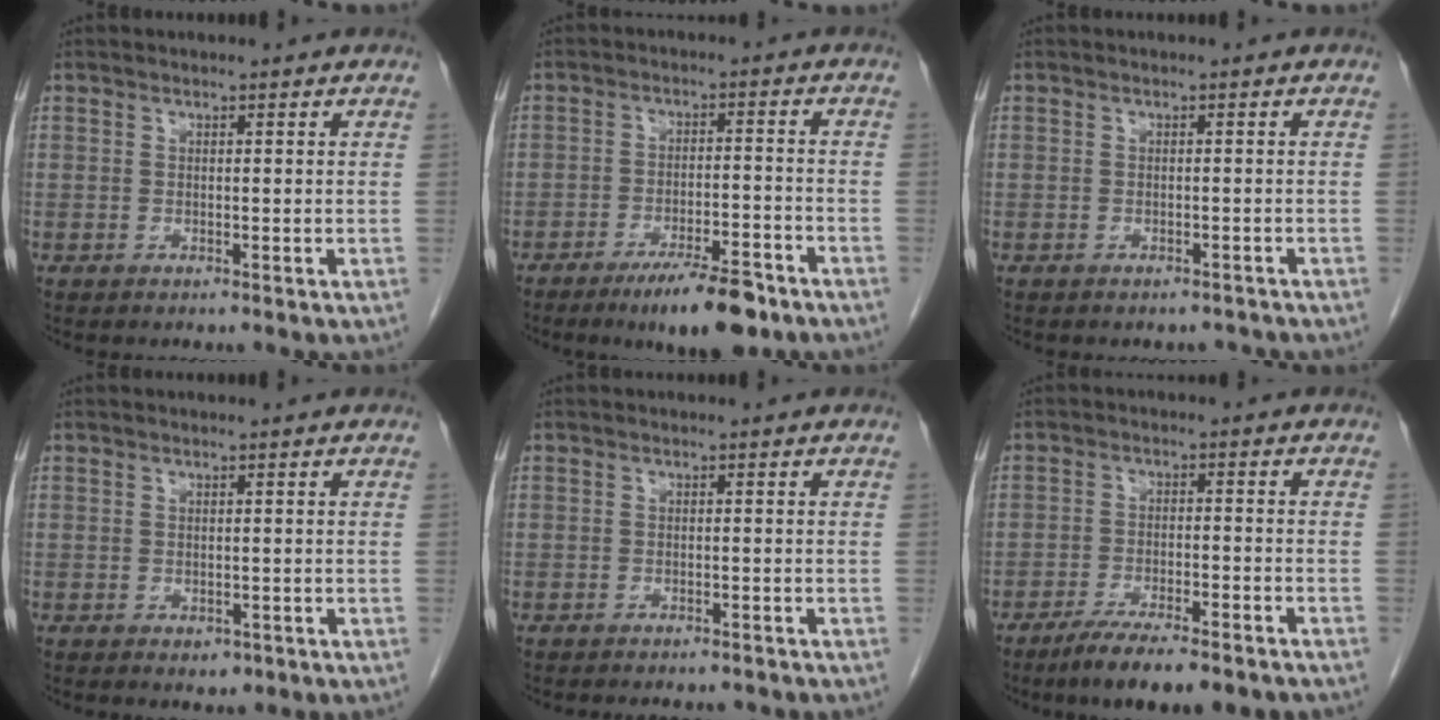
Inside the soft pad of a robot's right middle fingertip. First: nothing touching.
{"total": 9.3, "force": [-6.5, 2.0, 6.3], "torque": [-0.092, -0.008, -0.101]}
{"total": 2.4, "force": [-2.2, 1.0, 0.1], "torque": [0.001, 0.002, -0.029]}
{"total": 1.5, "force": [-0.7, 1.0, 0.8], "torque": [-0.010, 0.001, -0.002]}
{"total": 4.9, "force": [-4.5, 1.4, 1.4], "torque": [-0.014, -0.003, -0.053]}
{"total": 10.9, "force": [-8.5, 1.9, 6.5], "torque": [-0.092, -0.016, -0.129]}